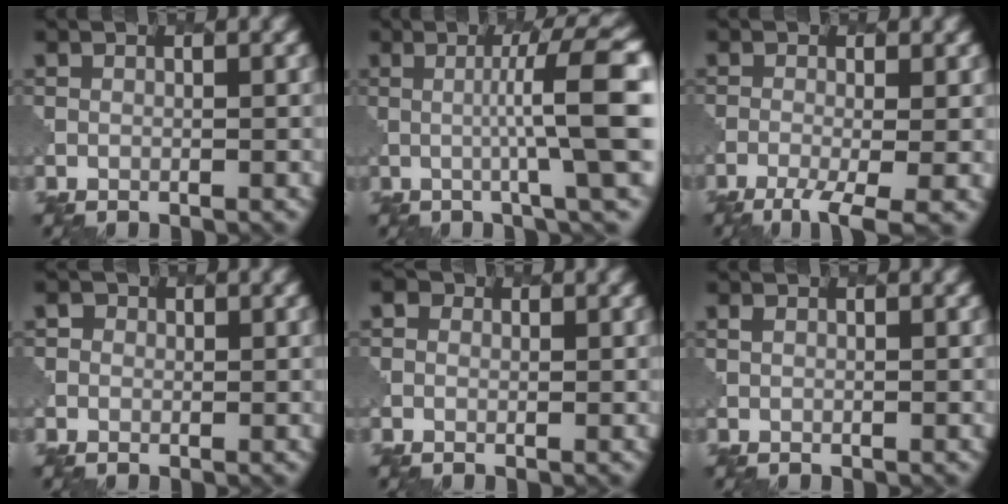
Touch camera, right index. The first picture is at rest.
{"total": 9.1, "force": [0.7, 1.2, 9.0], "torque": [-0.115, 0.008, 0.017]}
{"total": 4.3, "force": [-2.1, 1.2, 3.6], "torque": [-0.063, -0.005, -0.037]}
{"total": 1.2, "force": [0.2, 1.2, 0.1], "torque": [0.008, 0.005, 0.001]}
{"total": 1.6, "force": [0.6, 1.4, 0.6], "torque": [-0.003, 0.006, 0.003]}
{"total": 0.6, "force": [0.5, 0.2, 0.2], "torque": [-0.009, -0.002, 0.012]}